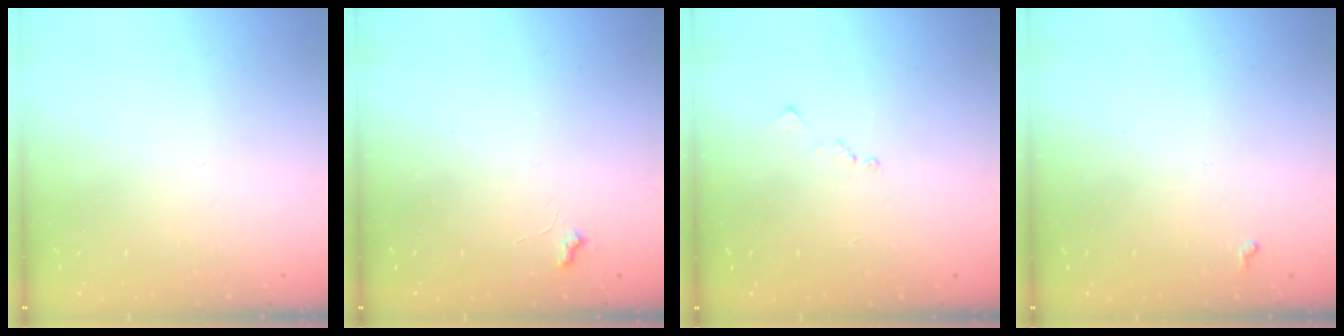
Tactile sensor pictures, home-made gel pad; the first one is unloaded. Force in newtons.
{"total": 5.8, "press": 5.8, "slide": 0.7}
{"total": 7.1, "press": 7.1, "slide": 0.8}
{"total": 2.8, "press": 2.8, "slide": 0.5}